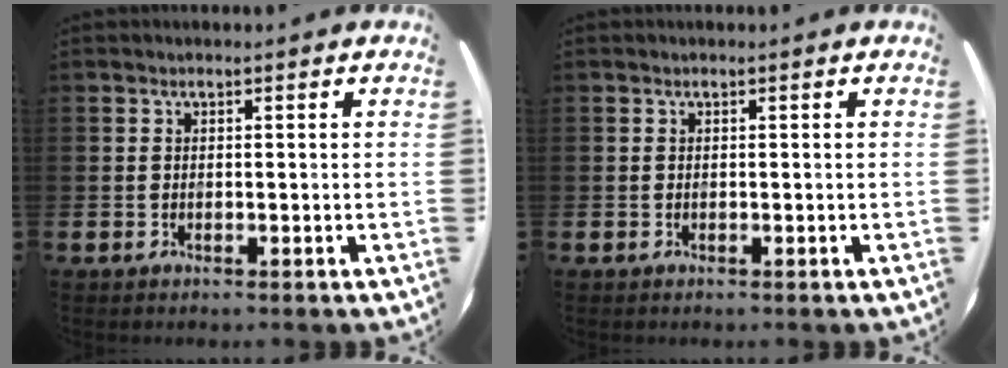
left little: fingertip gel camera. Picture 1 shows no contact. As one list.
[{"total": 0.0}]